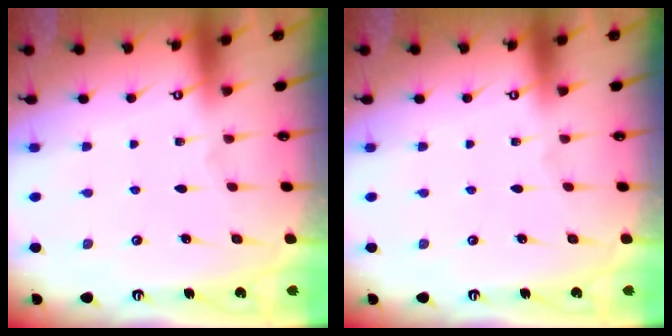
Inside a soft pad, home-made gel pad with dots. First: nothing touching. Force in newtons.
{"total": 0.0}